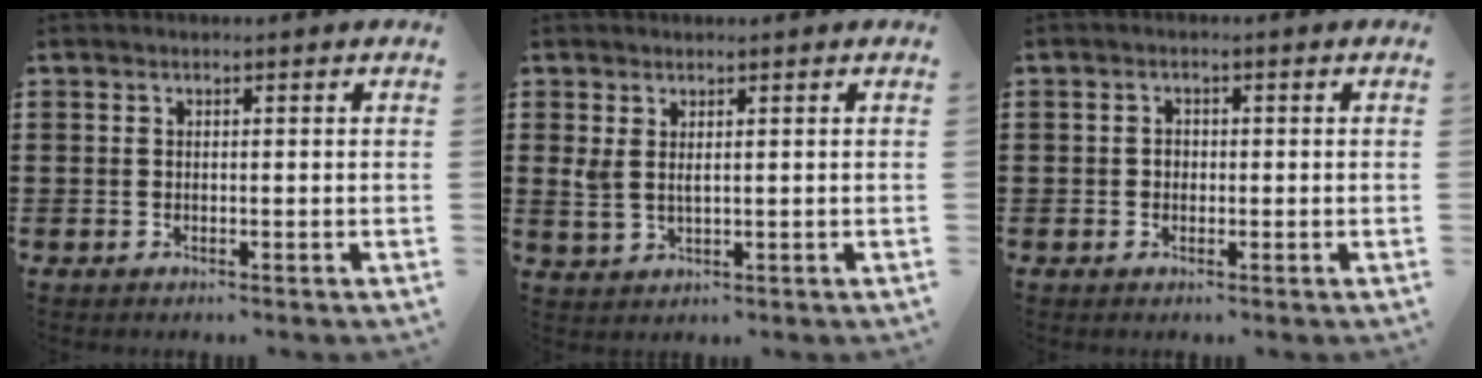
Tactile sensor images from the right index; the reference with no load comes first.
{"total": 2.4, "force": [1.2, 1.0, 1.8], "torque": [-0.046, 0.001, 0.019]}
{"total": 1.2, "force": [-0.2, 1.0, 0.6], "torque": [-0.014, 0.004, -0.005]}